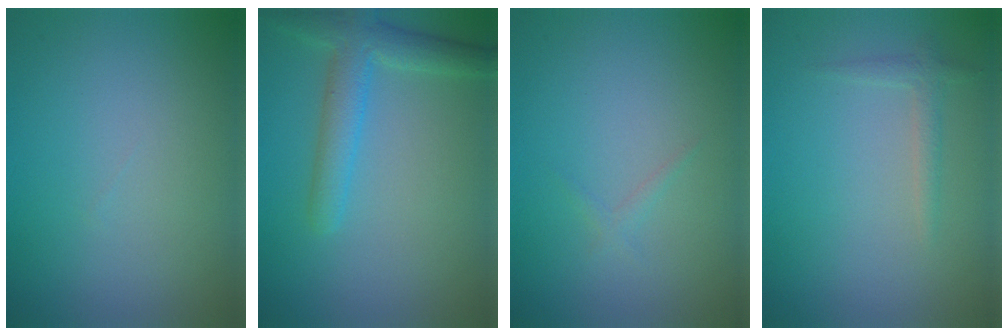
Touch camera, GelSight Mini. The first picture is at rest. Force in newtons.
{"total": 3.8, "press": 3.8, "slide": 0.2}
{"total": 0.7, "press": 0.7, "slide": 0.0}
{"total": 1.2, "press": 1.2, "slide": 0.0}